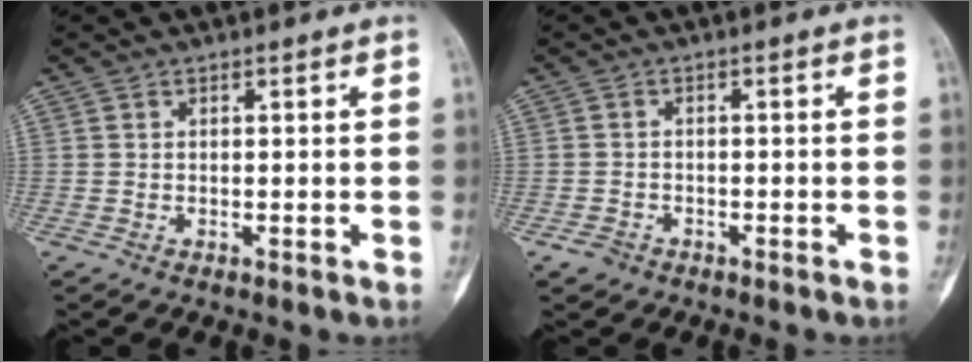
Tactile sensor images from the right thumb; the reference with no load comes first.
{"total": 2.2, "force": [-1.4, 1.6, 0.5], "torque": [-0.013, 0.008, -0.022]}